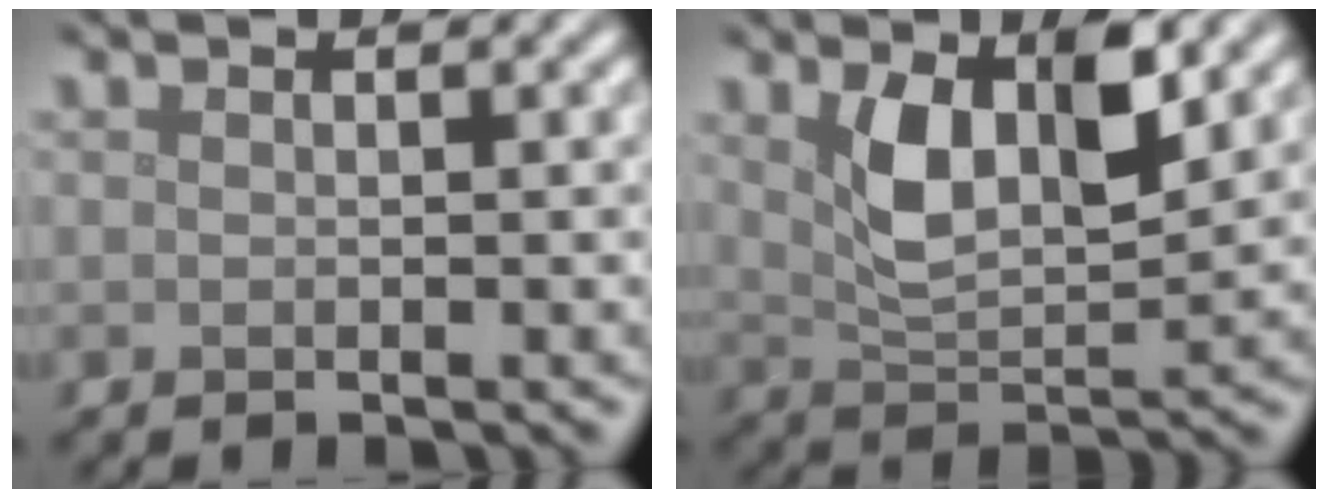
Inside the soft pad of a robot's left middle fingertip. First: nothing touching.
{"total": 5.7, "force": [2.3, 2.5, 4.6], "torque": [-0.094, -0.004, 0.045]}